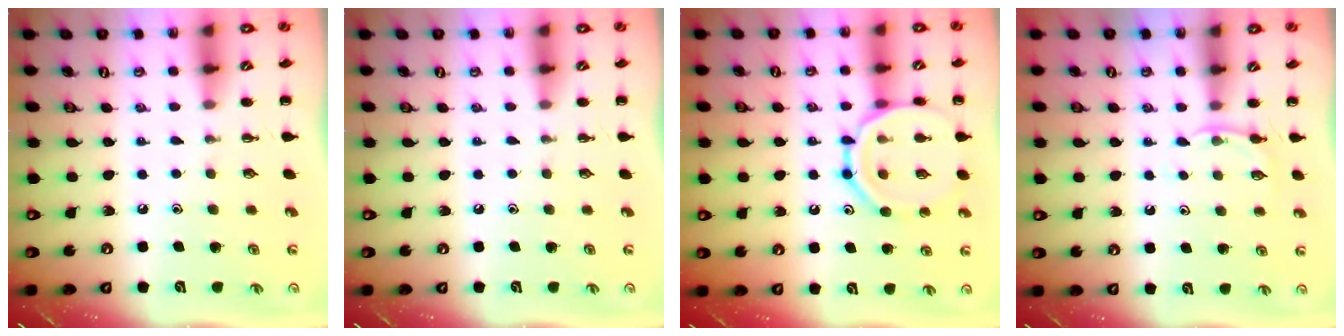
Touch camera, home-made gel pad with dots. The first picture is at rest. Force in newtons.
{"total": 0.0}
{"total": 14.5, "press": 14.5, "slide": 1.3}
{"total": 4.2, "press": 3.9, "slide": 1.4}